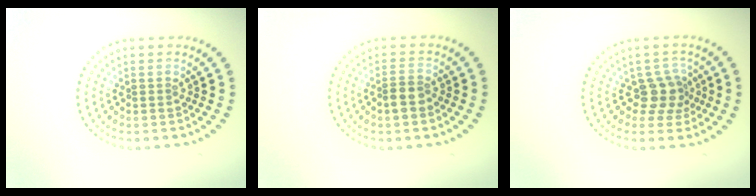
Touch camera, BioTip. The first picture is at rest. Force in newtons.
{"total": 1.9, "press": 1.7, "slide": 0.8}
{"total": 2.7, "press": 2.1, "slide": 1.7}